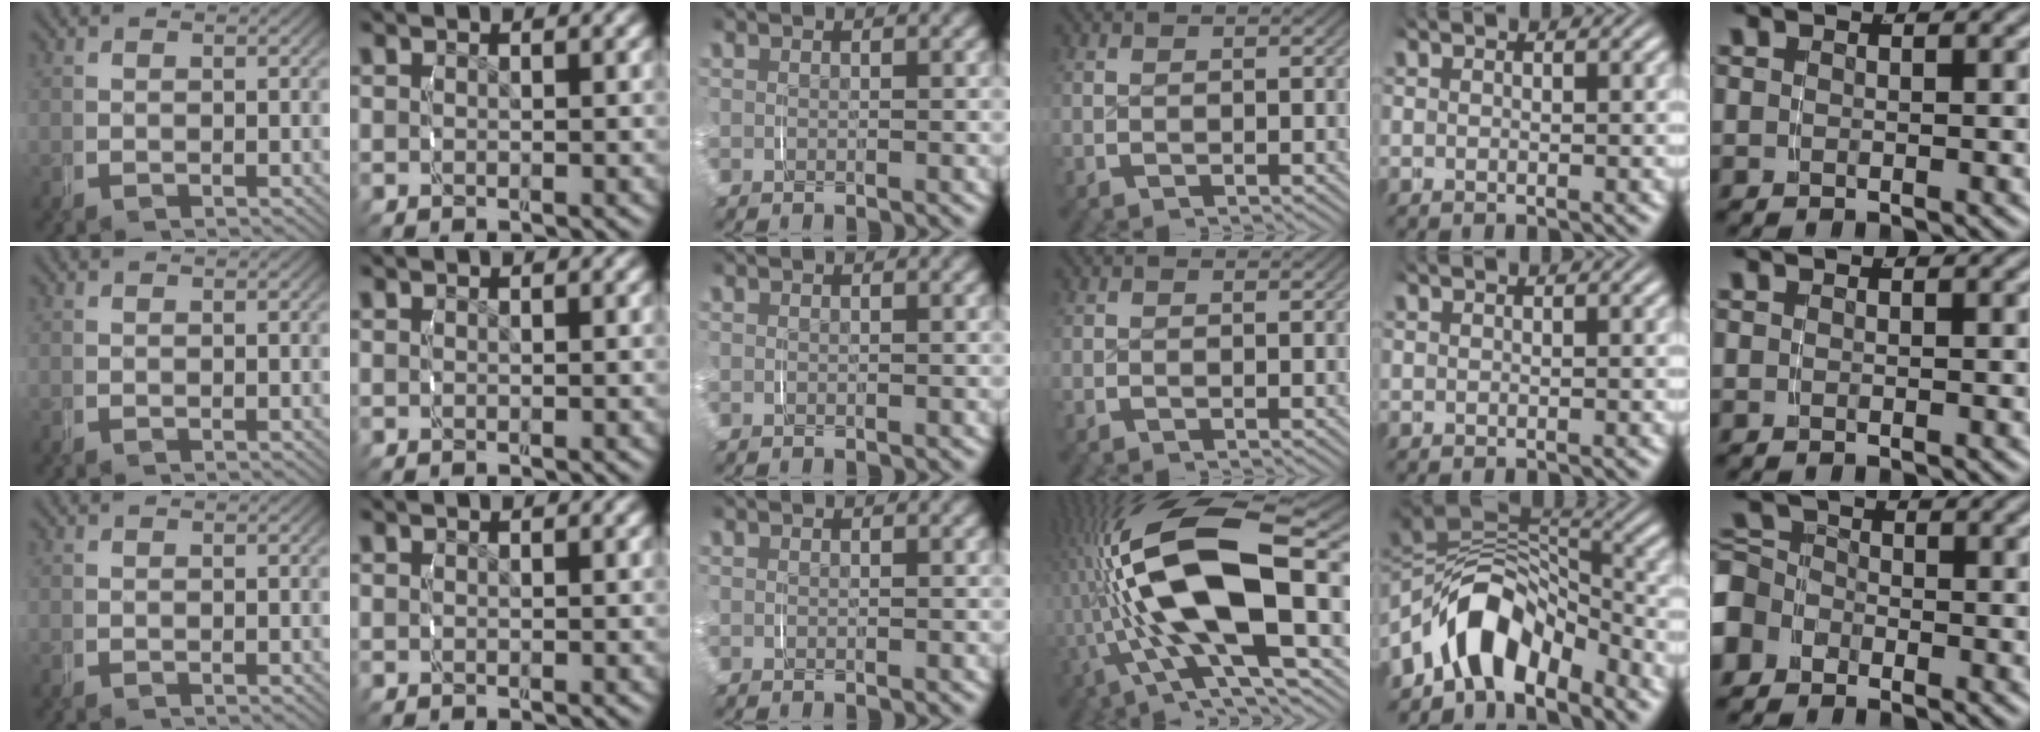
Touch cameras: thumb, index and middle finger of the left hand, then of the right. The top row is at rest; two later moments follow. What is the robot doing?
{"motion": "grasp_and_lifting", "object": "knife"}